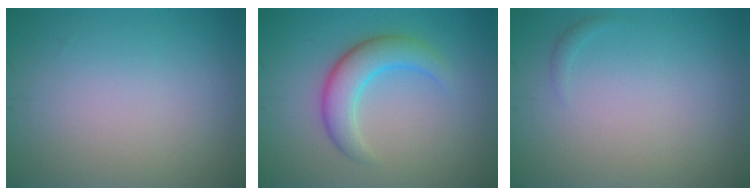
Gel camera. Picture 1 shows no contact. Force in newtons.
{"total": 4.3, "press": 4.3, "slide": 0.2}
{"total": 0.5, "press": 0.5, "slide": 0.1}